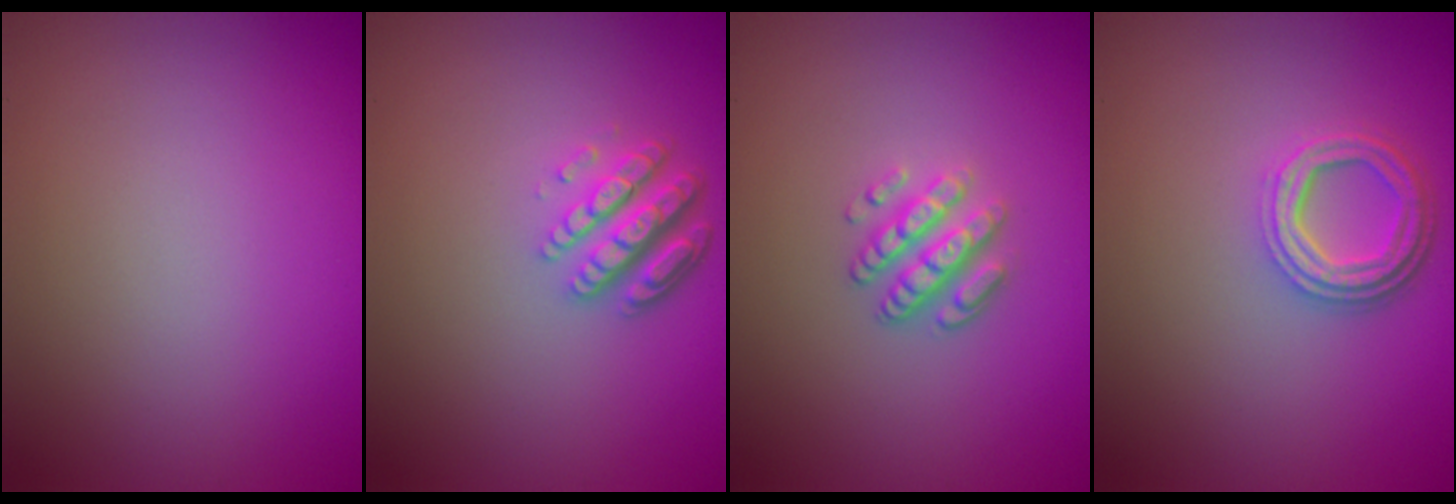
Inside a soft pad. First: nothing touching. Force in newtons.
{"total": 4.4, "press": 3.3, "slide": 3.0}
{"total": 3.1, "press": 2.6, "slide": 1.7}
{"total": 4.0, "press": 3.1, "slide": 2.5}